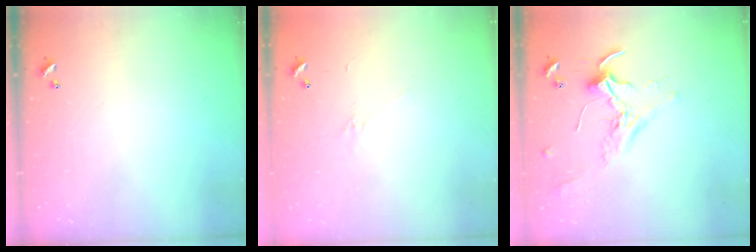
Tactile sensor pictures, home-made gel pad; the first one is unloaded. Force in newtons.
{"total": 4.6, "press": 4.5, "slide": 1.0}
{"total": 2.1, "press": 2.1, "slide": 0.5}